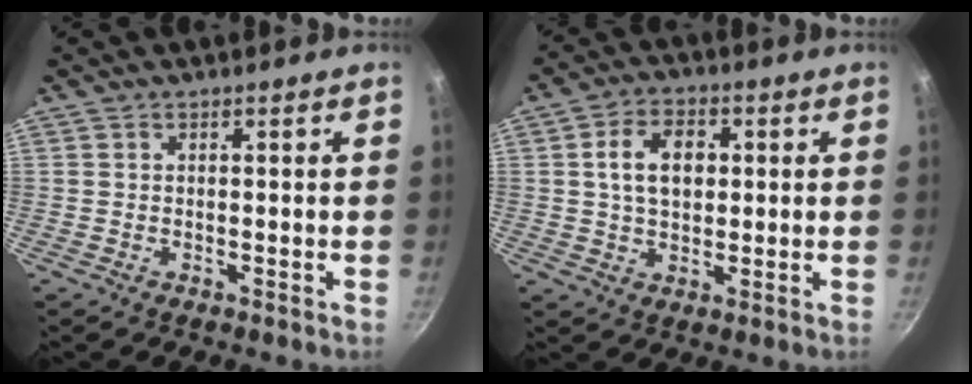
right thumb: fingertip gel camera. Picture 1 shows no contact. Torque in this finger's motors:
{"motor_torque": [-0.93, 1.00, 0.99, 0.27, 0.06]}